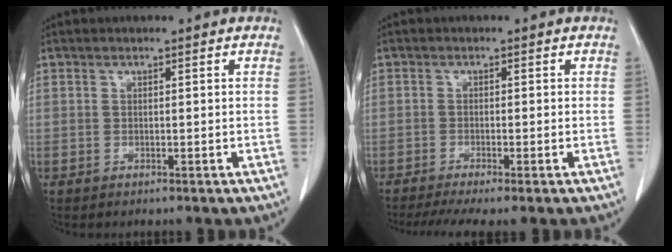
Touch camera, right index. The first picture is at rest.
{"total": 5.7, "force": [-4.1, 0.2, 3.9], "torque": [-0.062, -0.011, -0.069]}